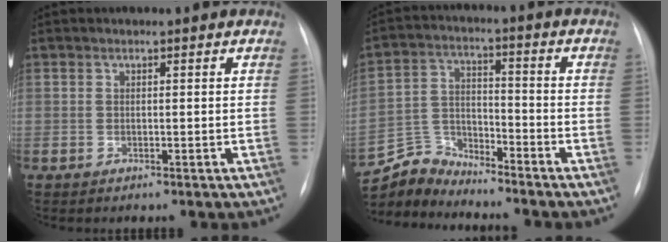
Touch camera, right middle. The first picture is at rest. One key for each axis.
{"total": 7.5, "fx": -7.4, "fy": 0.6, "fz": -1.2, "tx": 0.014, "ty": 0.014, "tz": -0.143}